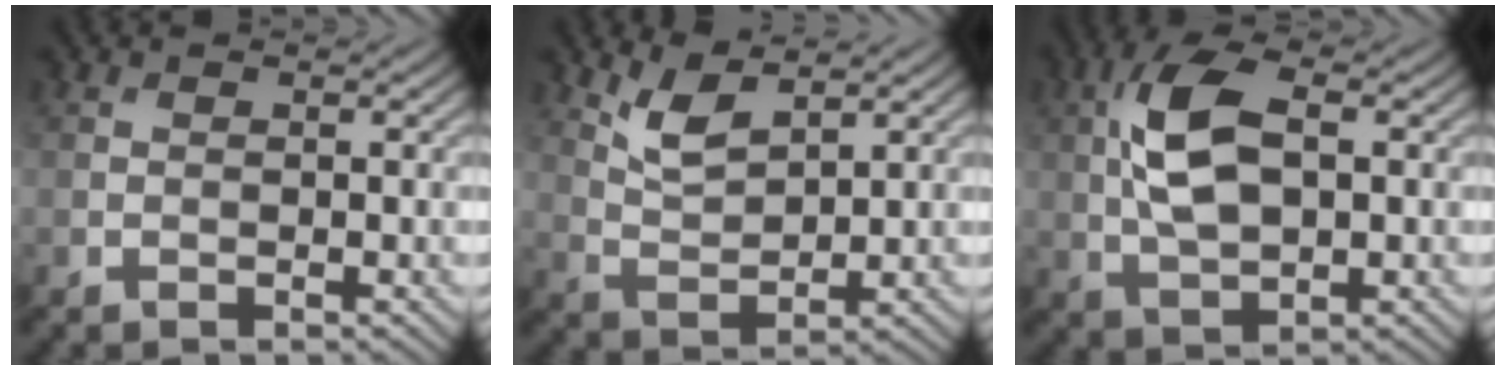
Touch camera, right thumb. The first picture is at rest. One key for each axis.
{"total": 4.4, "fx": 3.1, "fy": 1.4, "fz": 2.8, "tx": -0.071, "ty": -0.007, "tz": 0.068}
{"total": 9.1, "fx": 1.3, "fy": 4.5, "fz": 7.8, "tx": -0.172, "ty": 0.013, "tz": 0.020}